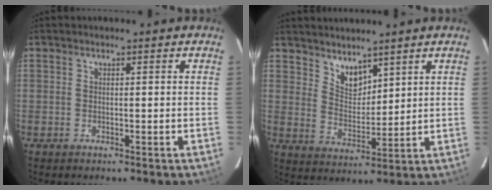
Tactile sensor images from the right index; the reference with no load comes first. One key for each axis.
{"total": 5.8, "fx": 4.7, "fy": 2.5, "fz": 2.2, "tx": -0.030, "ty": -0.004, "tz": 0.092}